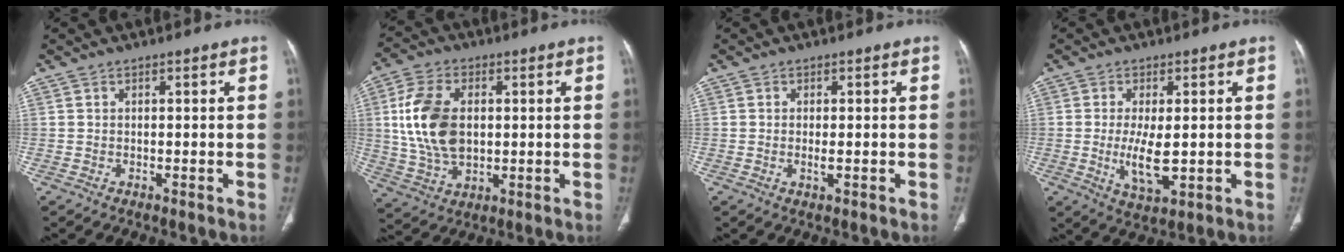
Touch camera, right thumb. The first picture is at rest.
{"total": 14.0, "force": [1.6, 8.9, 10.7], "torque": [-0.204, -0.001, 0.035]}
{"total": 1.7, "force": [-0.3, 0.7, 1.5], "torque": [-0.033, -0.004, -0.005]}
{"total": 7.8, "force": [-0.6, 3.3, 7.1], "torque": [-0.127, -0.017, -0.002]}